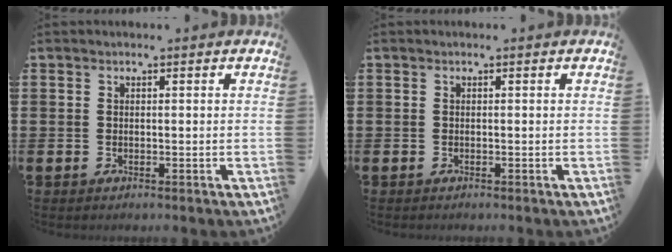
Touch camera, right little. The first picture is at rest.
{"total": 0.0}